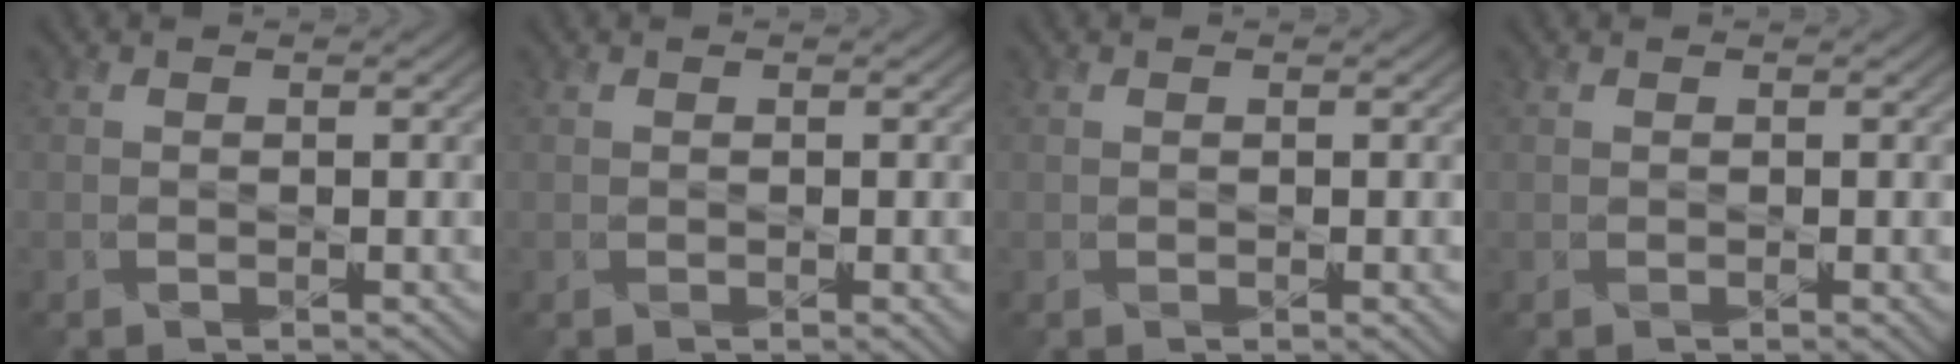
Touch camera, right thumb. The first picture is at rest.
{"total": 1.4, "force": [0.0, 0.4, 1.3], "torque": [-0.017, 0.001, 0.000]}
{"total": 1.1, "force": [0.0, 0.3, 1.0], "torque": [-0.012, 0.002, 0.001]}
{"total": 1.1, "force": [0.1, 0.3, 1.1], "torque": [-0.012, 0.002, 0.000]}